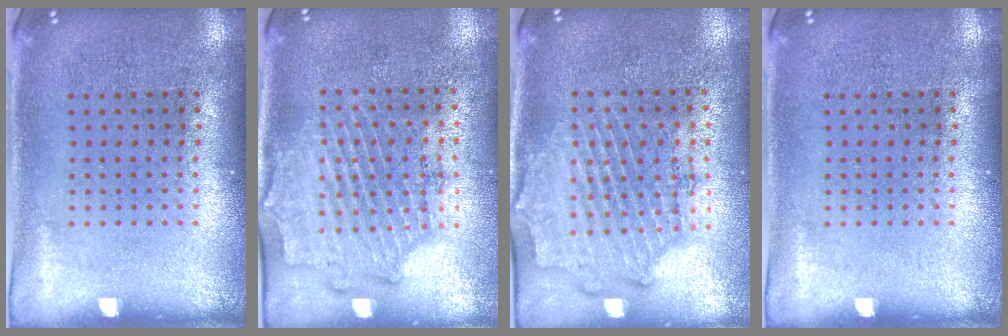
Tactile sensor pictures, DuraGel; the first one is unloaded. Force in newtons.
{"total": 1.8, "press": 1.6, "slide": 0.7}
{"total": 1.9, "press": 1.7, "slide": 0.8}
{"total": 0.0}